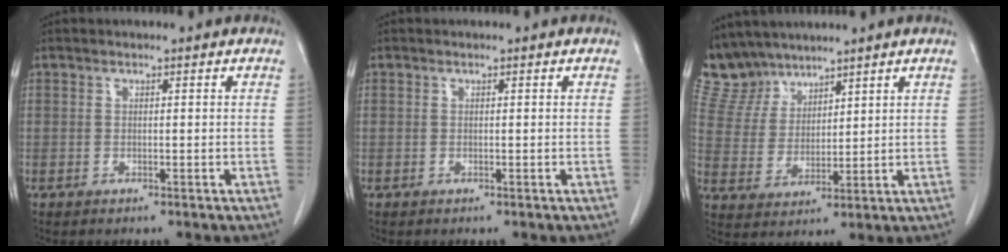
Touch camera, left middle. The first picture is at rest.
{"total": 0.0}
{"total": 7.4, "force": [6.9, 2.8, 0.2], "torque": [-0.014, 0.009, 0.153]}